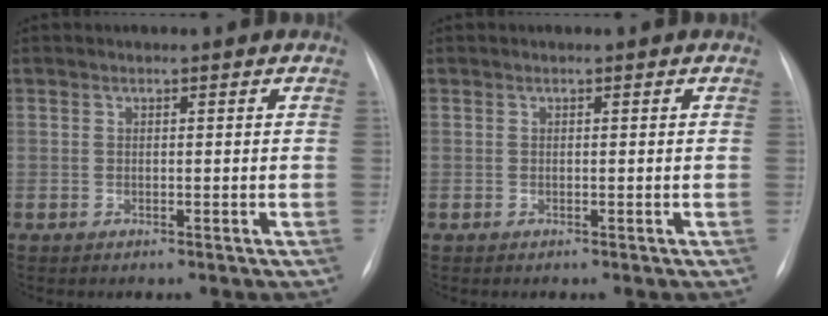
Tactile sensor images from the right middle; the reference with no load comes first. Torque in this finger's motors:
{"motor_torque": [-0.13, 0.04, -0.01, 0.01]}